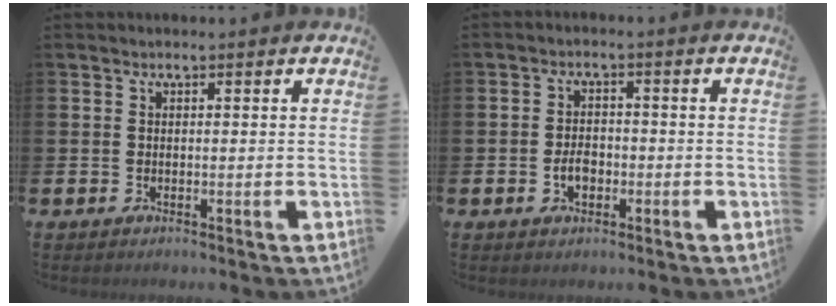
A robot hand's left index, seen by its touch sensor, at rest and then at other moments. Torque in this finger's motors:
{"motor_torque": [0.26, 0.02, 0.10, 0.09]}